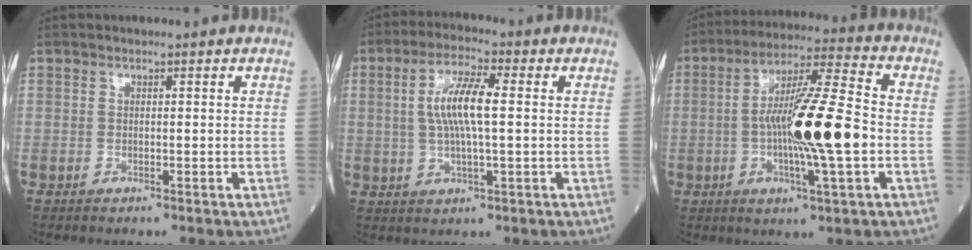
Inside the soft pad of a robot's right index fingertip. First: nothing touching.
{"total": 8.0, "force": [1.0, 1.3, 7.9], "torque": [-0.161, 0.006, 0.018]}
{"total": 15.1, "force": [-1.8, 1.0, 15.0], "torque": [-0.261, 0.006, -0.034]}